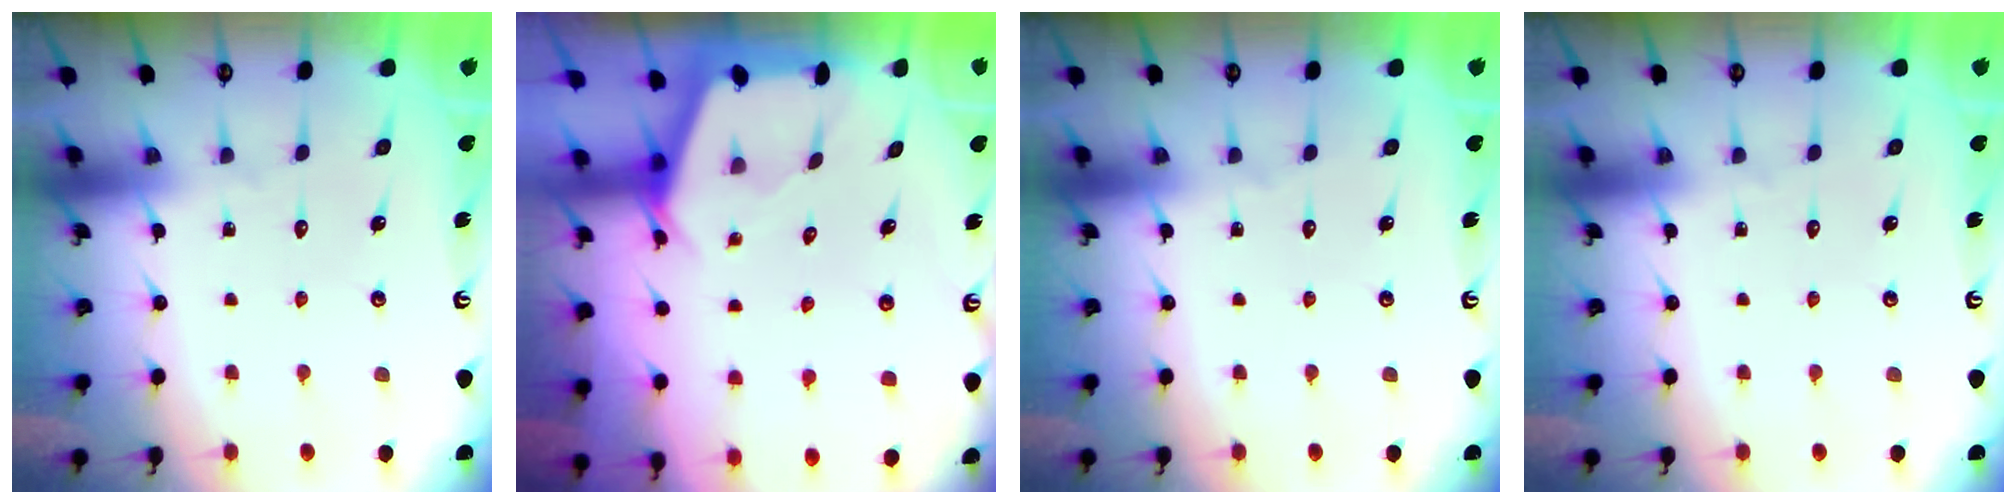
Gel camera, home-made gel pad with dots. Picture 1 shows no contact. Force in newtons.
{"total": 2.4, "press": 2.4, "slide": 0.3}
{"total": 0.0}
{"total": 0.0}